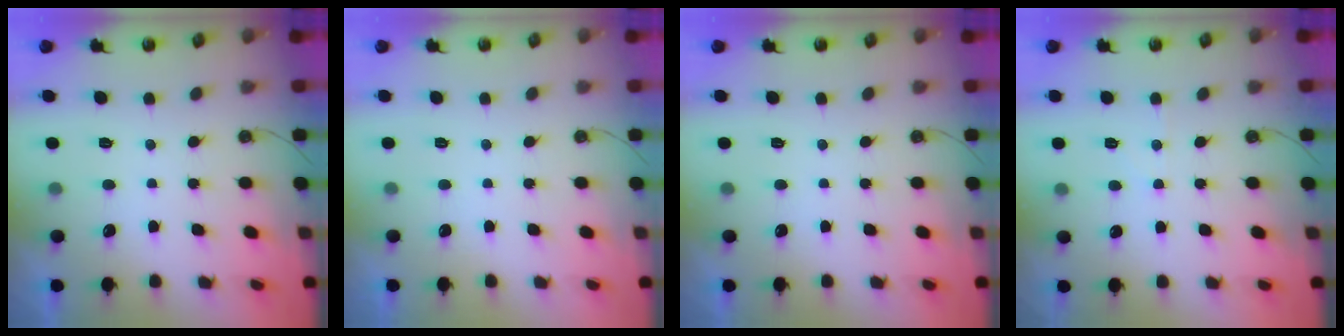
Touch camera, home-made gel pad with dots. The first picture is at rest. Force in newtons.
{"total": 0.0}
{"total": 0.0}
{"total": 3.4, "press": 3.4, "slide": 0.6}